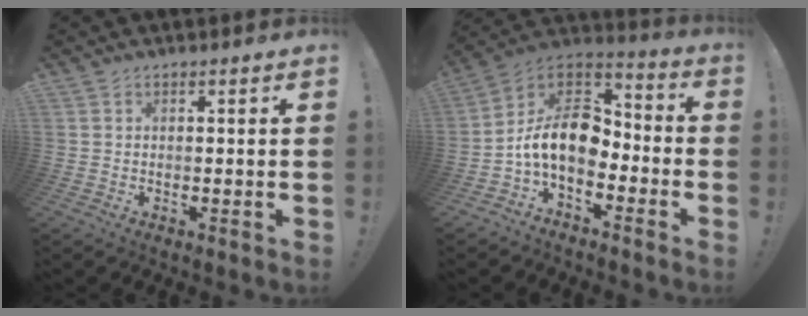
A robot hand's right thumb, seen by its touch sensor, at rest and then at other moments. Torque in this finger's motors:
{"motor_torque": [1.07, 0.27, 0.12, -0.24, 0.15]}